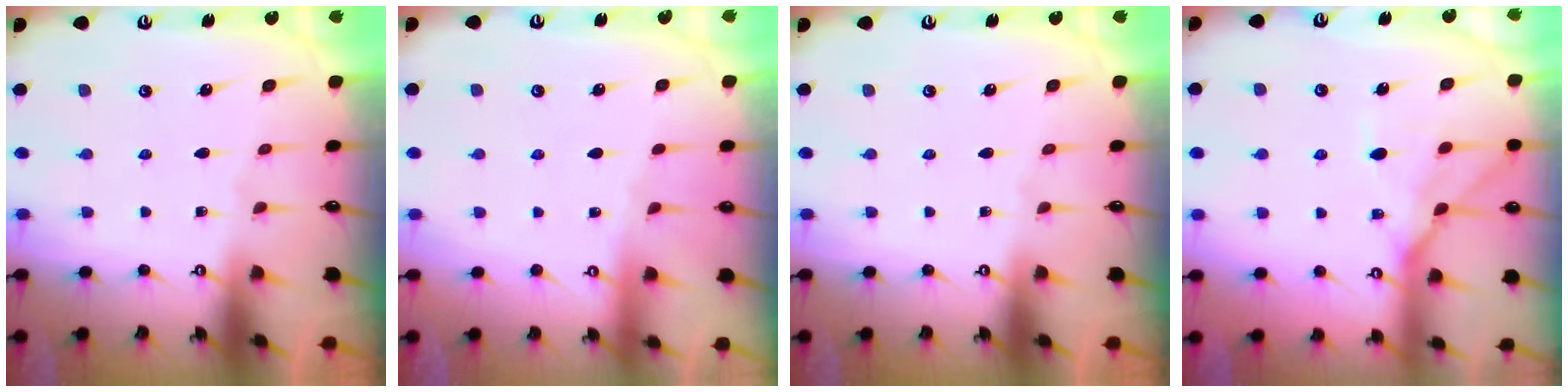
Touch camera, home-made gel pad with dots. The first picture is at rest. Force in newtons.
{"total": 0.8, "press": 0.7, "slide": 0.3}
{"total": 0.0}
{"total": 13.2, "press": 13.1, "slide": 1.2}